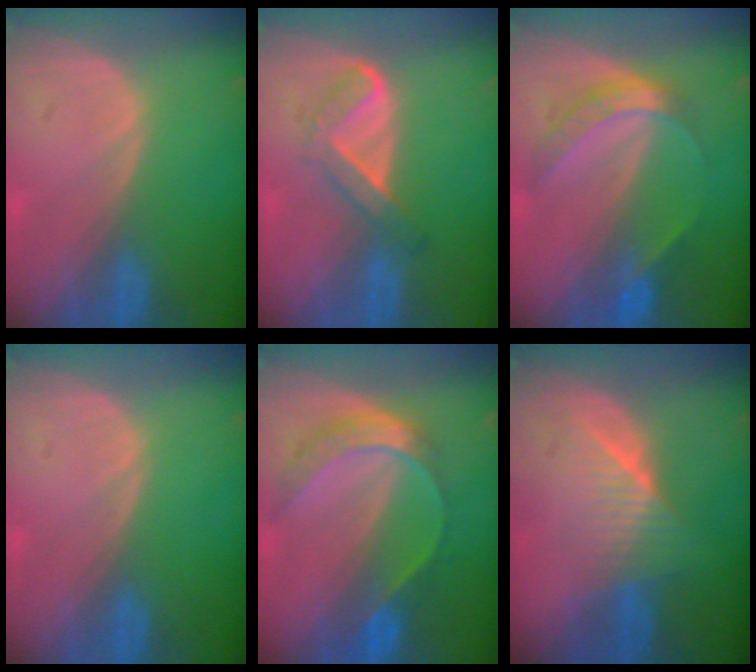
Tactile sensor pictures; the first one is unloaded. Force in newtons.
{"total": 5.5, "press": 4.6, "slide": 3.1}
{"total": 6.2, "press": 5.3, "slide": 3.2}
{"total": 0.0}
{"total": 7.6, "press": 6.4, "slide": 4.2}
{"total": 6.2, "press": 5.8, "slide": 2.1}